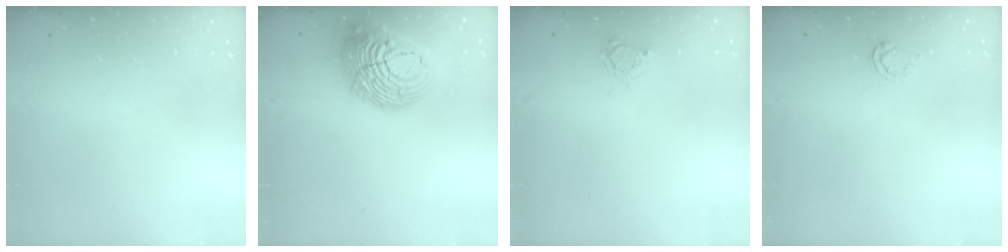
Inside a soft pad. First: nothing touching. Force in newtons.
{"total": 19.4, "press": 19.3, "slide": 2.1}
{"total": 2.9, "press": 2.9, "slide": 0.3}
{"total": 3.6, "press": 3.5, "slide": 0.5}